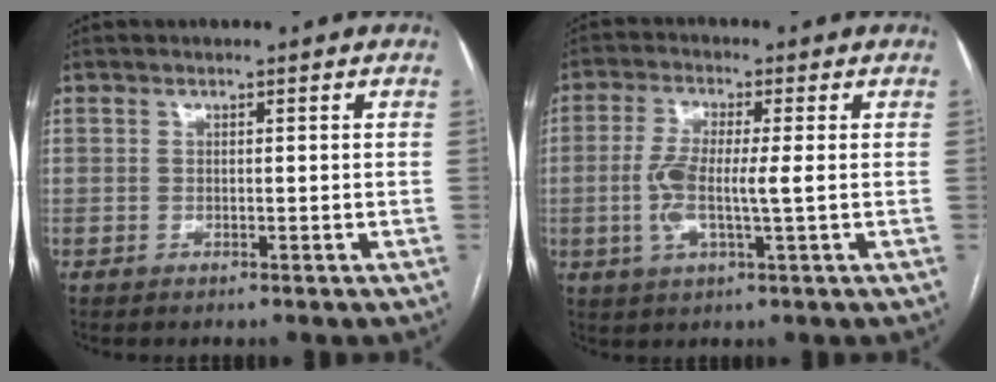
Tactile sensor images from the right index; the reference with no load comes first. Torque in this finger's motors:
{"motor_torque": [0.93, -0.14, 0.57, 0.17]}